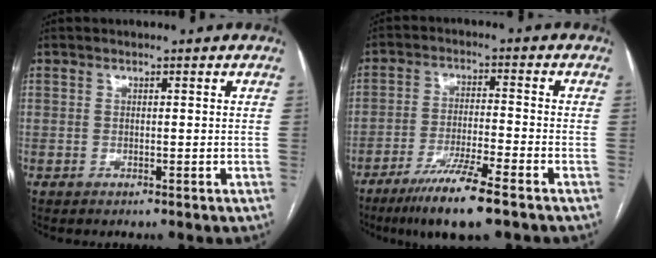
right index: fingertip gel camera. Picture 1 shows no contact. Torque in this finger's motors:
{"motor_torque": [0.65, -0.69, 0.52, 0.14]}